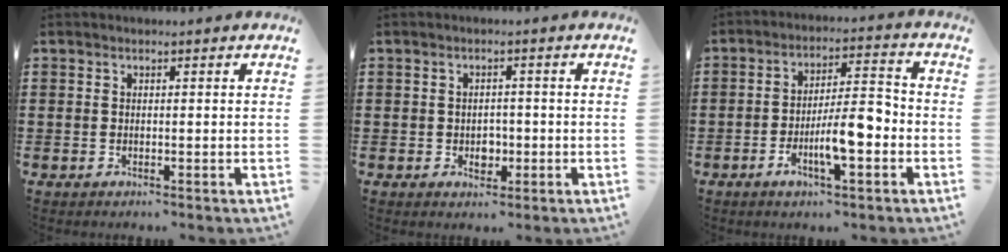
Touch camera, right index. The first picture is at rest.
{"total": 2.3, "force": [-0.6, 1.8, 1.3], "torque": [-0.020, -0.001, -0.016]}
{"total": 8.6, "force": [-3.2, 2.3, 7.7], "torque": [-0.129, 0.001, -0.060]}